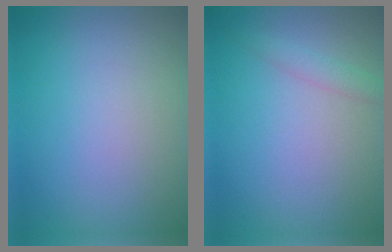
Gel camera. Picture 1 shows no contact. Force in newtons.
{"total": 1.3, "press": 1.3, "slide": 0.1}